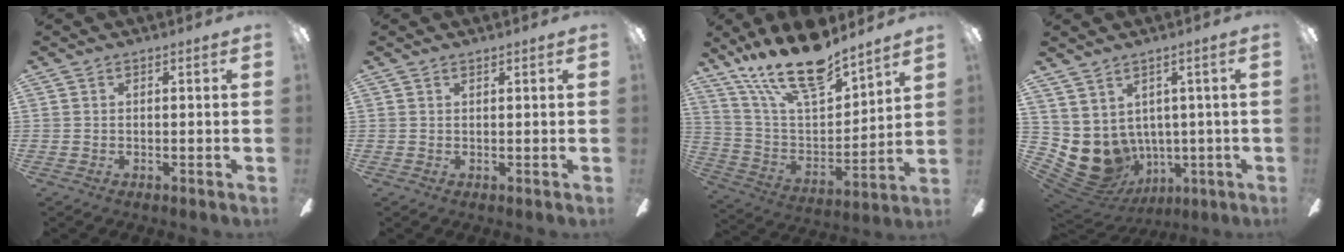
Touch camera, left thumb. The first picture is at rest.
{"total": 0.7, "force": [0.7, 0.0, 0.1], "torque": [-0.002, 0.000, 0.012]}
{"total": 20.0, "force": [15.8, 6.3, 10.6], "torque": [-0.213, -0.095, 0.280]}
{"total": 8.4, "force": [-0.3, 7.7, 3.4], "torque": [-0.103, -0.025, 0.007]}